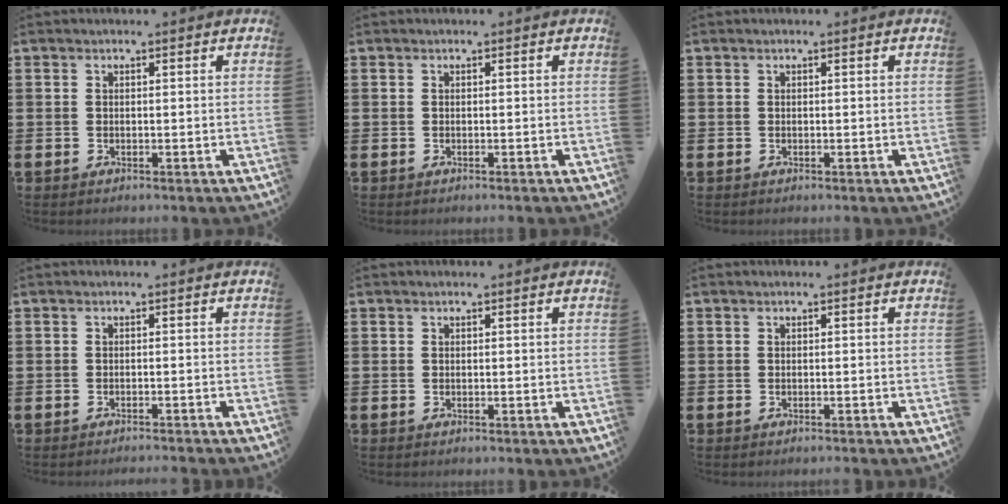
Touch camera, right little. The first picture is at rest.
{"total": 0.0}
{"total": 0.0}
{"total": 0.8, "force": [-0.8, -0.2, 0.0], "torque": [0.001, 0.000, -0.017]}
{"total": 0.0}
{"total": 0.0}